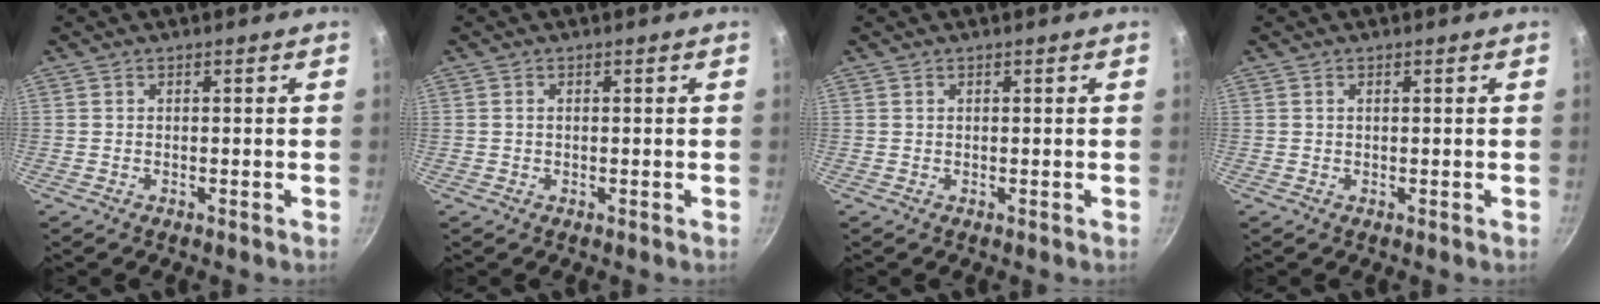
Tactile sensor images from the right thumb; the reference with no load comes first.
{"total": 0.5, "force": [0.0, 0.4, 0.3], "torque": [-0.007, 0.001, 0.000]}
{"total": 0.0}
{"total": 0.0}